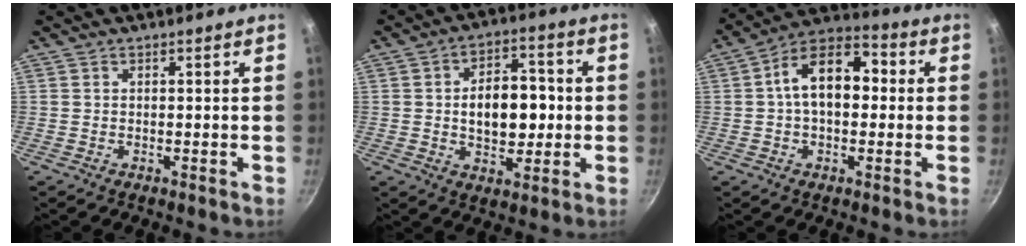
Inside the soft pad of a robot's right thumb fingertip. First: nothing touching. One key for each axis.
{"total": 11.9, "fx": 0.0, "fy": 7.3, "fz": 9.5, "tx": -0.112, "ty": 0.014, "tz": 0.001}
{"total": 13.4, "fx": 1.2, "fy": 8.1, "fz": 10.6, "tx": -0.156, "ty": 0.037, "tz": 0.005}